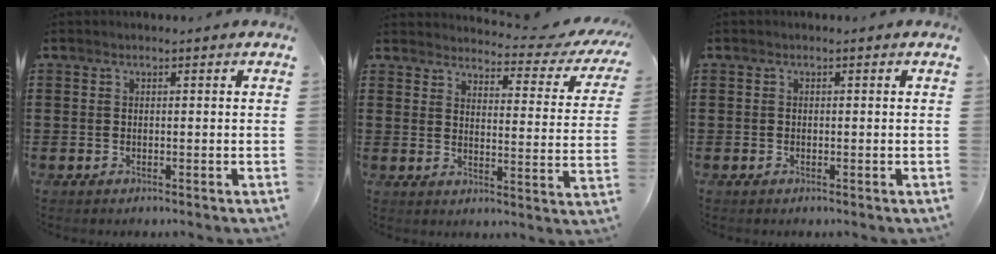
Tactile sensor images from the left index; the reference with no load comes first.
{"total": 3.7, "force": [3.4, 0.3, 1.6], "torque": [-0.036, -0.031, 0.048]}
{"total": 0.0}